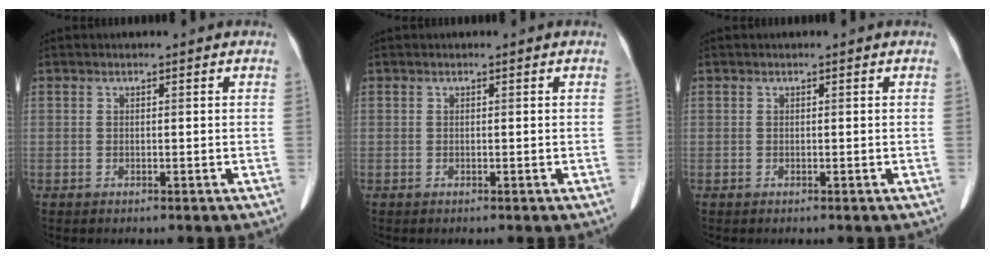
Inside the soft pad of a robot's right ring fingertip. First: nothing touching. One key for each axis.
{"total": 0.0}
{"total": 0.0}